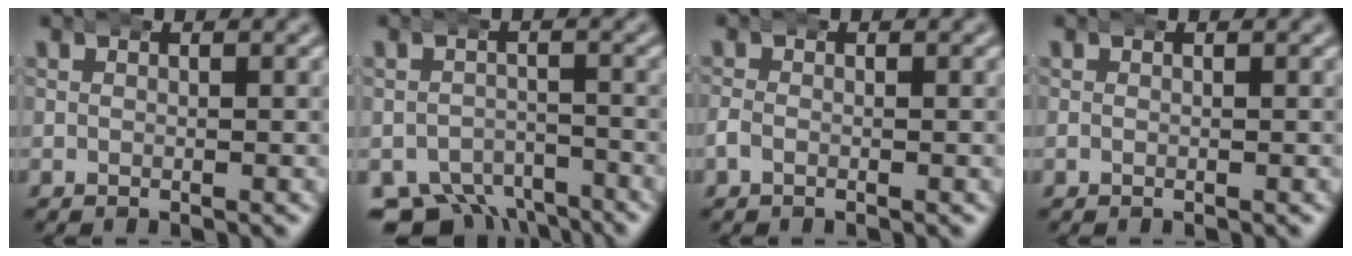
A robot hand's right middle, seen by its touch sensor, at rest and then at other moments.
{"total": 6.9, "force": [-5.0, 4.0, 2.3], "torque": [-0.038, -0.035, -0.075]}
{"total": 1.1, "force": [-0.7, 0.7, 0.5], "torque": [-0.017, 0.000, -0.014]}
{"total": 0.0}